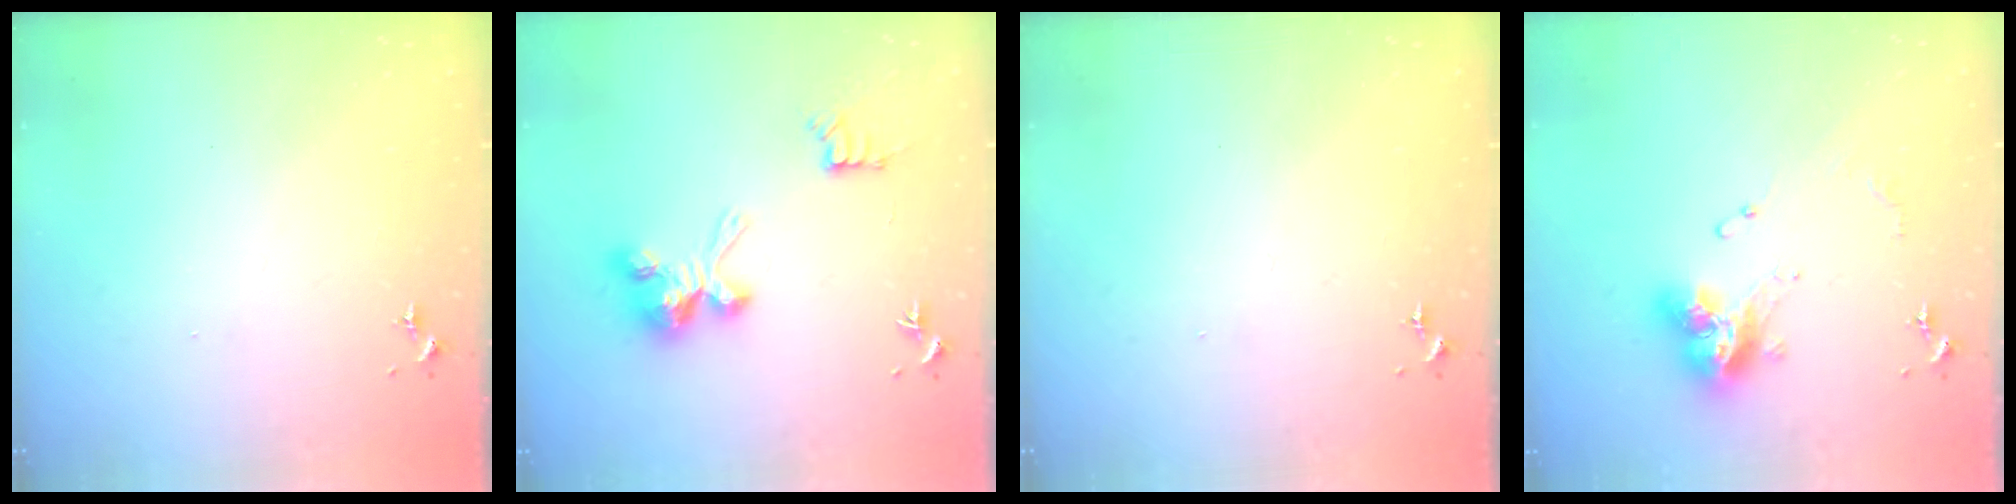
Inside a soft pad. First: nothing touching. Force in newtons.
{"total": 10.6, "press": 10.6, "slide": 0.3}
{"total": 0.0}
{"total": 12.9, "press": 12.9, "slide": 0.9}